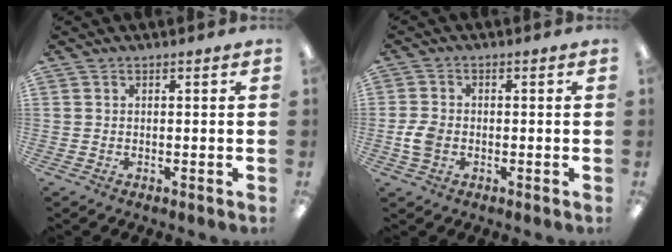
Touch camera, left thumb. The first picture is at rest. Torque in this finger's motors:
{"motor_torque": [-0.14, 0.18, 0.04, -0.03, 0.00]}